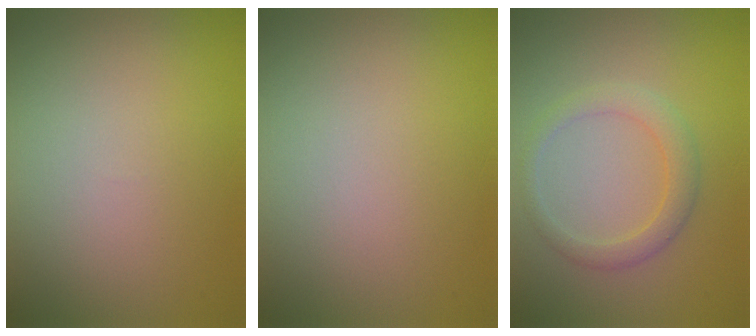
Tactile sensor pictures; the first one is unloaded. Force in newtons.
{"total": 0.0}
{"total": 2.4, "press": 2.4, "slide": 0.2}